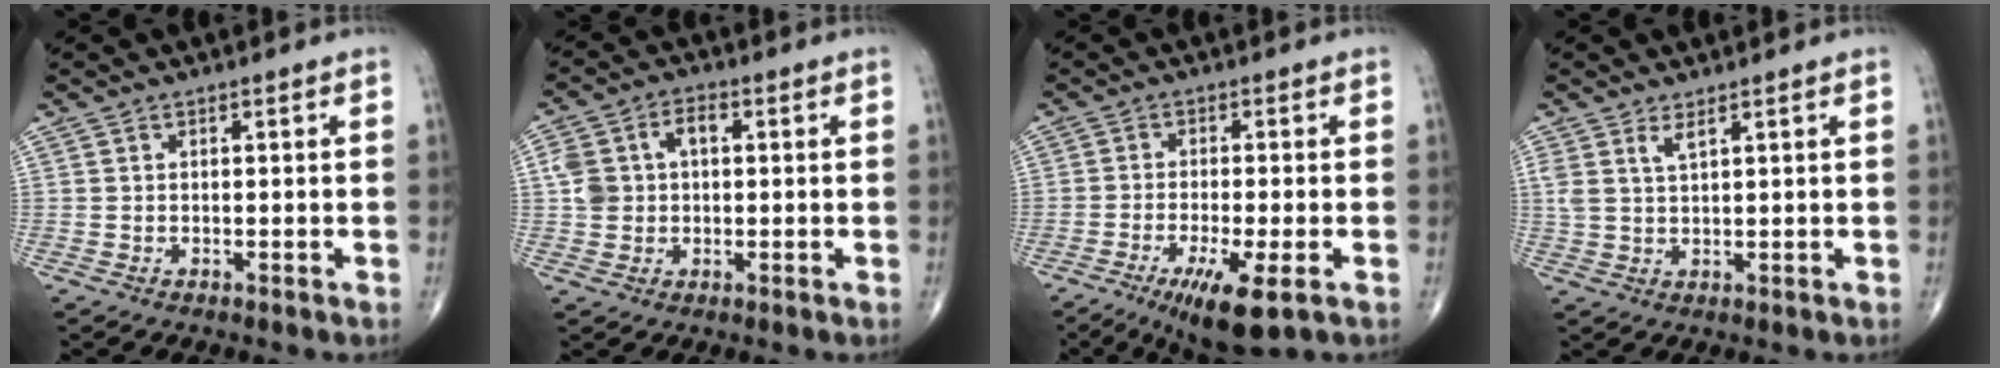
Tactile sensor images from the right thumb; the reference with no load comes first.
{"total": 7.3, "force": [1.0, 5.2, 4.9], "torque": [-0.087, 0.023, 0.018]}
{"total": 9.2, "force": [-4.3, 1.8, 8.0], "torque": [-0.141, -0.013, -0.067]}
{"total": 2.7, "force": [1.7, 0.7, 2.0], "torque": [-0.045, -0.007, 0.040]}